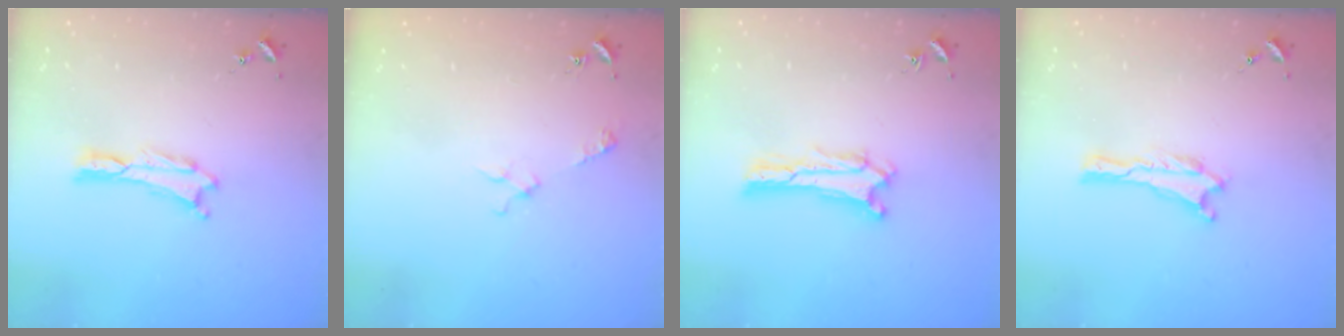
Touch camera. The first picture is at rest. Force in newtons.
{"total": 3.3, "press": 3.3, "slide": 0.4}
{"total": 0.7, "press": 0.6, "slide": 0.2}
{"total": 0.0}